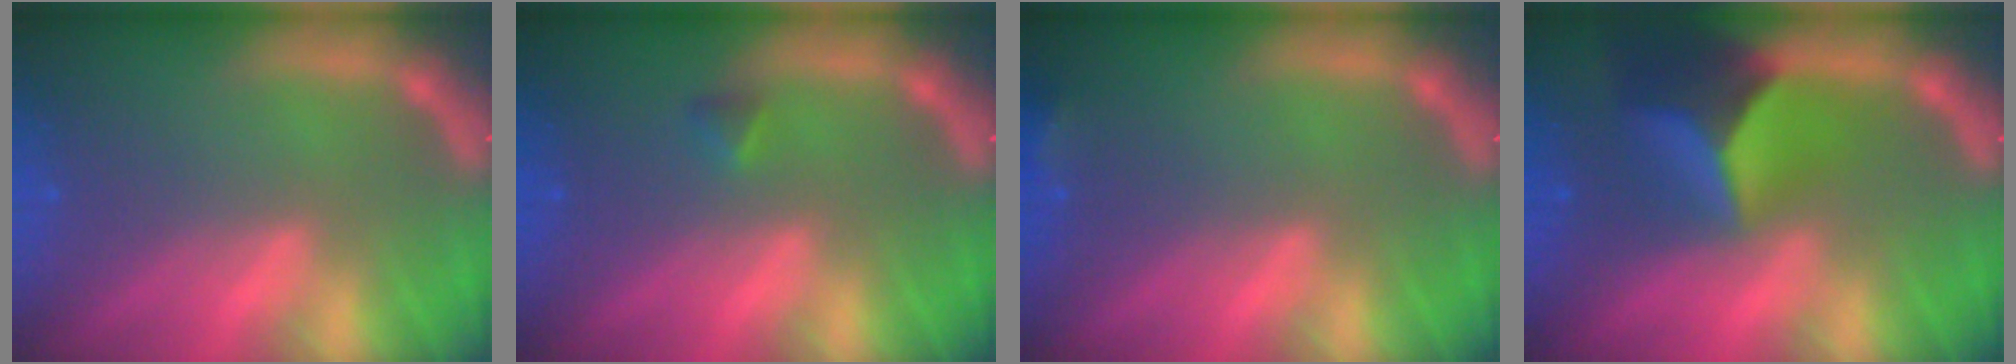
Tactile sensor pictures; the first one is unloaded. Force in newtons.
{"total": 0.9}
{"total": 1.4}
{"total": 8.4}